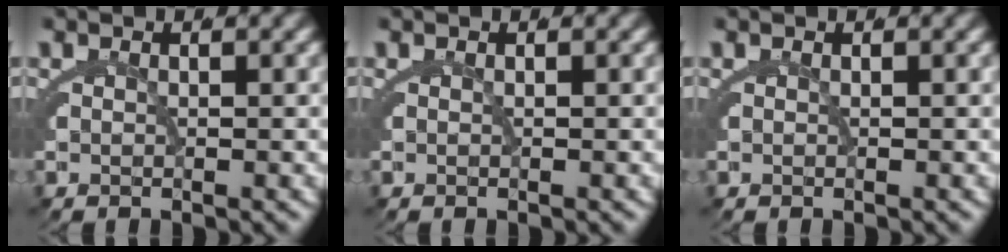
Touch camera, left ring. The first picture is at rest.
{"total": 0.0}
{"total": 0.0}